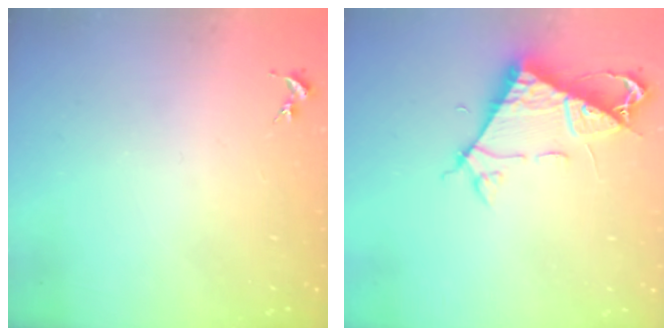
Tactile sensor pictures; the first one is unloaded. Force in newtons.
{"total": 7.7, "press": 7.6, "slide": 0.8}